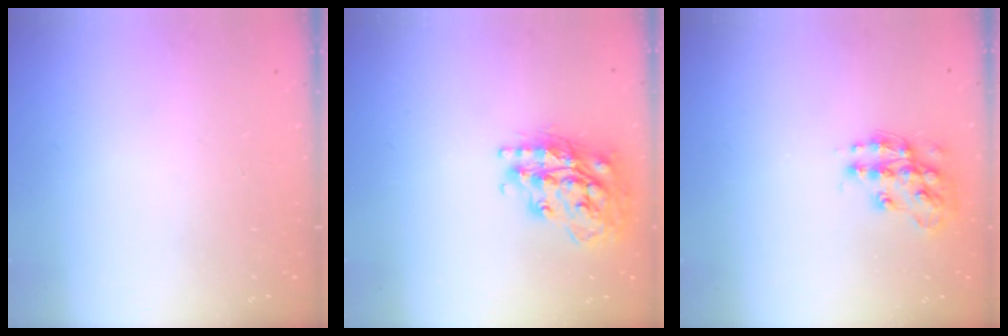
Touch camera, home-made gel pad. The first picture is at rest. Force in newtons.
{"total": 19.3, "press": 19.3, "slide": 1.4}
{"total": 13.3, "press": 13.3, "slide": 0.7}